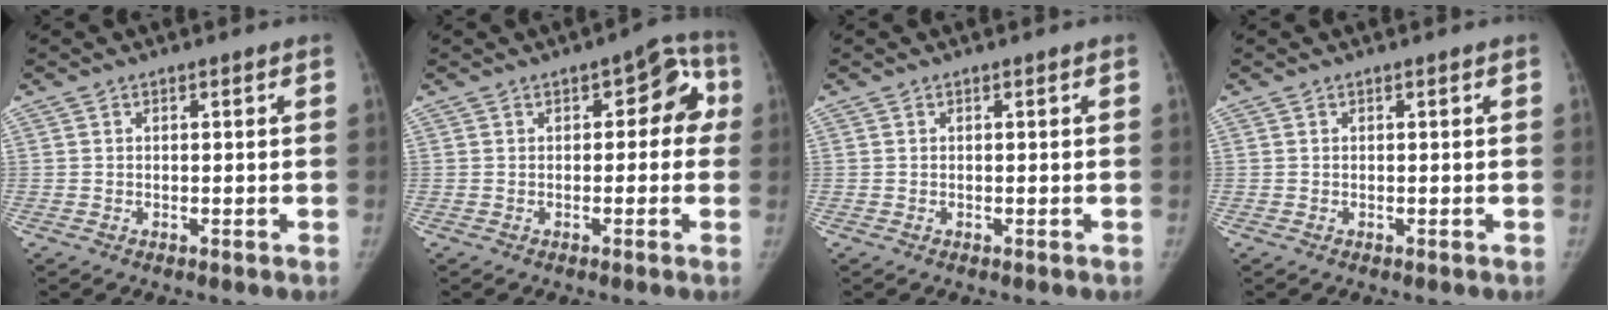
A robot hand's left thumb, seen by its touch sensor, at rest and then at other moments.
{"total": 7.2, "force": [0.5, 4.4, 5.6], "torque": [-0.015, 0.023, -0.006]}
{"total": 0.0}
{"total": 0.0}